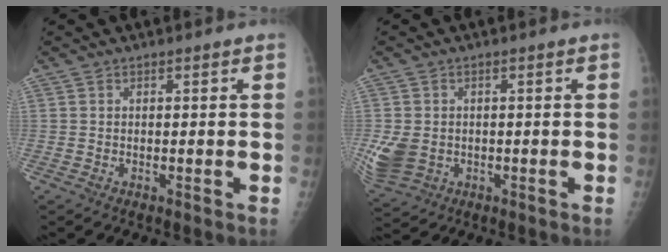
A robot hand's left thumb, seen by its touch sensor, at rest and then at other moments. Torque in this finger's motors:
{"motor_torque": [0.73, 0.73, 0.71, 0.16, 0.11]}